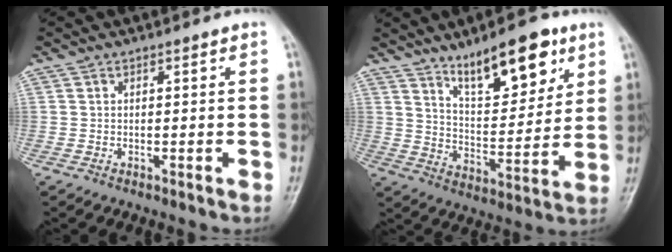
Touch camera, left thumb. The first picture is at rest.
{"total": 15.2, "force": [9.4, 5.8, 10.5], "torque": [-0.126, -0.052, 0.158]}